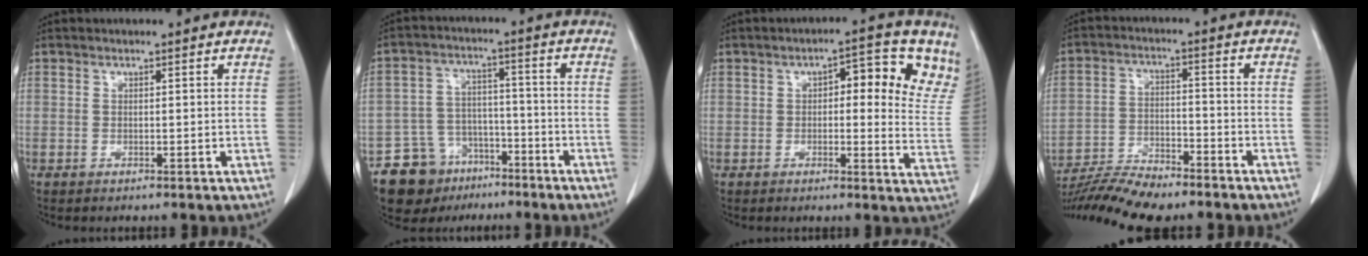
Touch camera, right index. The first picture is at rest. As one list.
[{"total": 10.2, "force": [-7.0, 7.2, 1.9], "torque": [-0.037, 0.034, -0.110]}, {"total": 12.2, "force": [6.2, 4.5, 9.5], "torque": [-0.099, 0.002, 0.056]}, {"total": 13.0, "force": [-11.5, 2.0, 5.7], "torque": [-0.093, -0.011, -0.187]}]